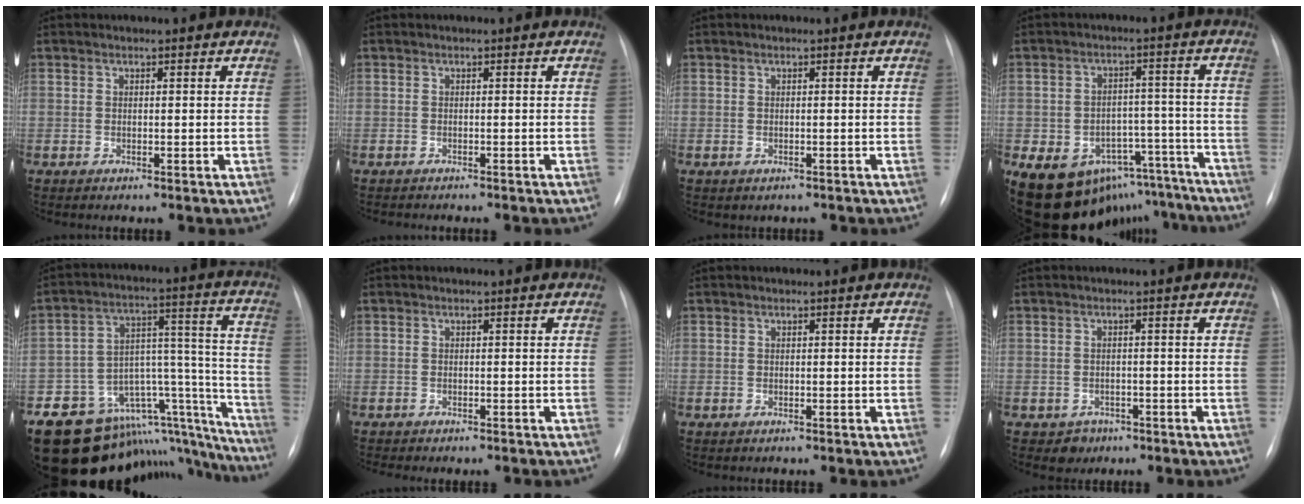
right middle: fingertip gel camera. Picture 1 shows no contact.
{"total": 3.3, "force": [-2.9, 0.6, 1.5], "torque": [-0.021, -0.005, -0.031]}
{"total": 0.7, "force": [-0.4, 0.6, 0.1], "torque": [-0.004, 0.002, -0.001]}
{"total": 17.1, "force": [-12.5, 10.1, 6.0], "torque": [-0.079, 0.054, -0.156]}
{"total": 22.7, "force": [-18.3, 10.2, 8.8], "torque": [-0.050, 0.086, -0.243]}
{"total": 3.4, "force": [-3.0, 0.9, 1.4], "torque": [-0.017, -0.003, -0.033]}
{"total": 0.0}
{"total": 2.5, "force": [-1.4, 2.1, 0.1], "torque": [0.001, 0.009, -0.014]}